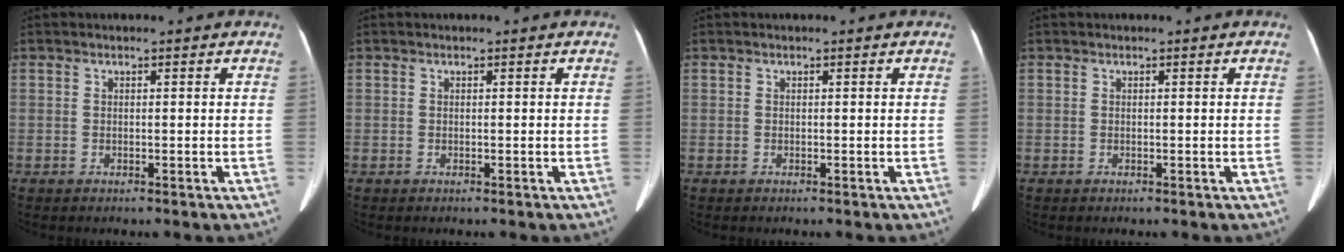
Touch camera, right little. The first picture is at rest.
{"total": 0.0}
{"total": 0.0}
{"total": 0.0}